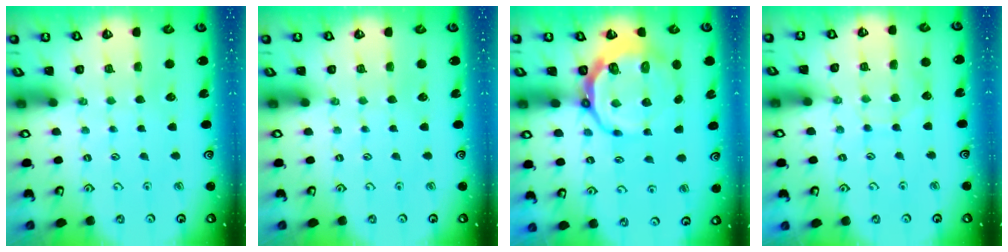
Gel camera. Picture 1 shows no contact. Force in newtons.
{"total": 0.0}
{"total": 10.4, "press": 9.6, "slide": 3.9}
{"total": 5.6, "press": 5.6, "slide": 0.5}